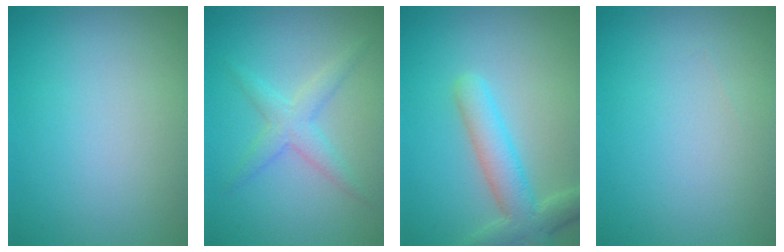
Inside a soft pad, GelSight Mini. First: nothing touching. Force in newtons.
{"total": 2.6, "press": 2.6, "slide": 0.1}
{"total": 4.8, "press": 4.8, "slide": 0.4}
{"total": 0.0}